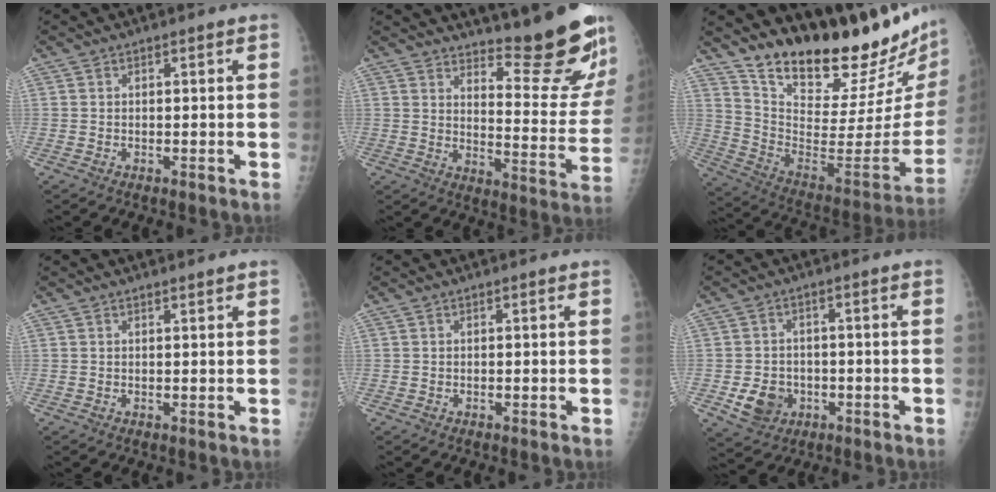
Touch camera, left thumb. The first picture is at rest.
{"total": 18.4, "force": [16.0, 2.9, 8.6], "torque": [-0.082, -0.170, 0.206]}
{"total": 27.6, "force": [23.9, 5.7, 12.8], "torque": [-0.178, -0.179, 0.352]}
{"total": 0.7, "force": [0.6, 0.0, 0.3], "torque": [-0.004, -0.005, 0.010]}
{"total": 0.0}
{"total": 6.6, "force": [-2.1, 5.5, 3.0], "torque": [-0.032, 0.010, -0.027]}